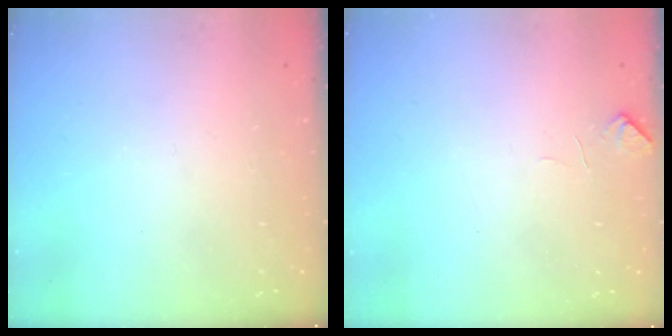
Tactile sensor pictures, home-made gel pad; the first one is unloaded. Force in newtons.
{"total": 0.8, "press": 0.5, "slide": 0.6}